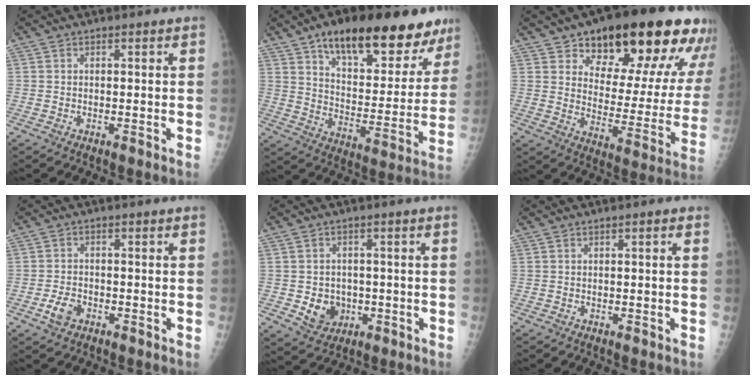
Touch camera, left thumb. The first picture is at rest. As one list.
[{"total": 24.8, "force": [15.8, 9.9, 16.4], "torque": [-0.195, -0.045, 0.239]}, {"total": 24.2, "force": [15.1, 10.4, 15.8], "torque": [-0.174, -0.056, 0.215]}, {"total": 3.7, "force": [-1.8, 2.4, 2.2], "torque": [-0.039, 0.011, -0.032]}, {"total": 6.3, "force": [-1.3, 5.4, 2.9], "torque": [-0.017, 0.006, -0.011]}, {"total": 1.2, "force": [0.4, 0.2, 1.2], "torque": [-0.022, 0.002, 0.004]}]